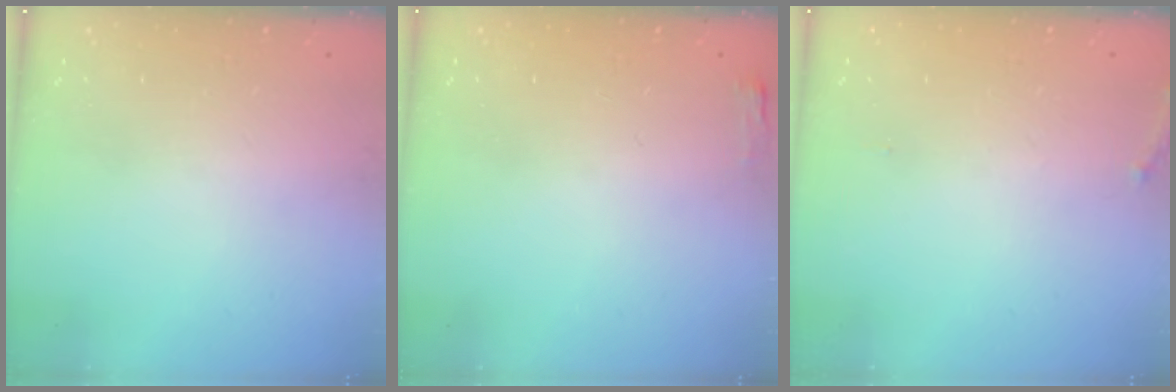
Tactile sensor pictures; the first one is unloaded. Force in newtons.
{"total": 2.7, "press": 2.6, "slide": 0.8}
{"total": 5.2, "press": 4.9, "slide": 1.8}